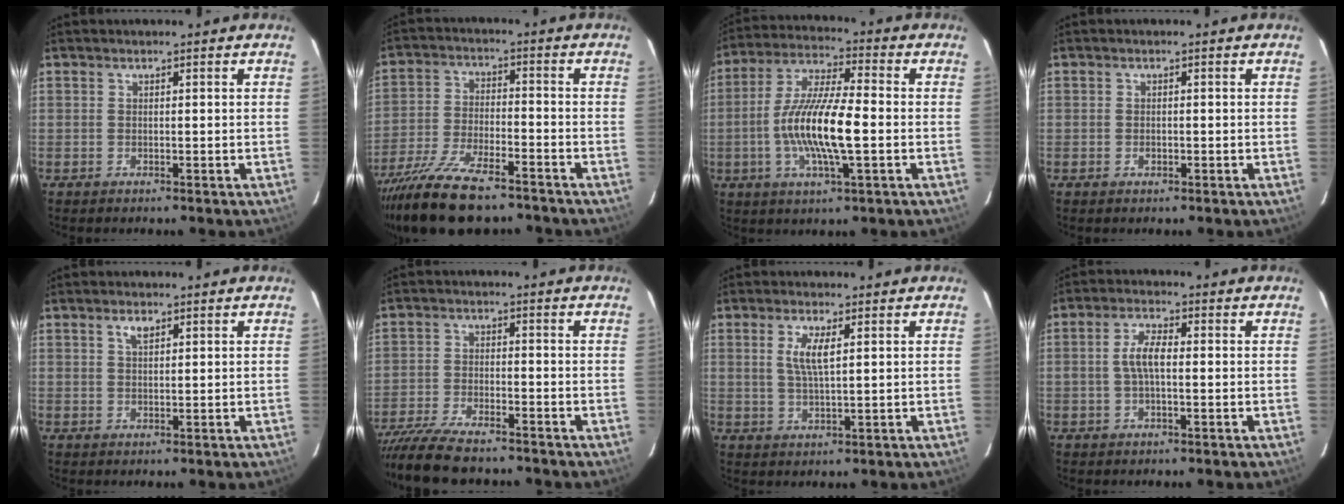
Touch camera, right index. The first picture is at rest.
{"total": 16.9, "force": [-13.4, 4.8, 9.2], "torque": [-0.193, -0.038, -0.233]}
{"total": 14.1, "force": [-2.5, 2.8, 13.6], "torque": [-0.271, -0.001, -0.051]}
{"total": 0.9, "force": [-0.3, 0.7, 0.4], "torque": [-0.005, 0.001, -0.003]}
{"total": 2.1, "force": [1.2, 0.9, 1.4], "torque": [-0.024, 0.004, 0.022]}
{"total": 13.3, "force": [-11.6, 2.7, 6.0], "torque": [-0.139, -0.031, -0.204]}
{"total": 4.4, "force": [1.3, 0.8, 4.1], "torque": [-0.082, -0.003, 0.025]}
{"total": 4.6, "force": [-0.2, 1.6, 4.3], "torque": [-0.088, 0.010, -0.005]}